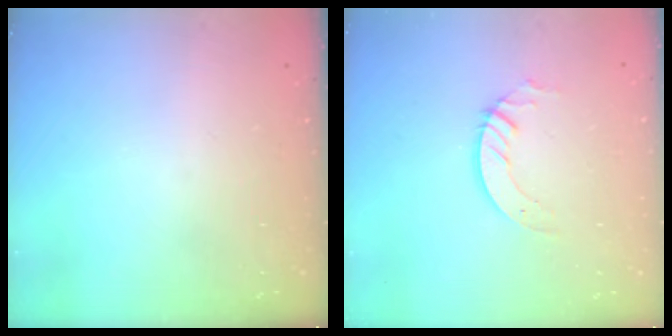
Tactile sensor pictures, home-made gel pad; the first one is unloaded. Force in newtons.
{"total": 2.8, "press": 2.8, "slide": 0.2}